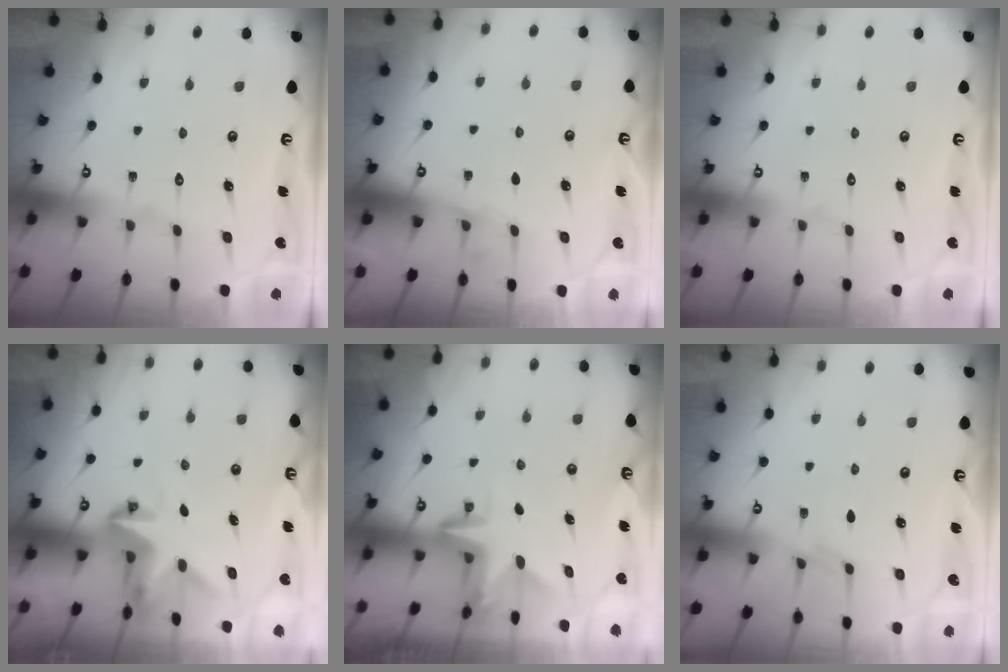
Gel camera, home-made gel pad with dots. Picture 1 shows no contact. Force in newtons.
{"total": 2.6, "press": 2.5, "slide": 0.4}
{"total": 0.0}
{"total": 4.5, "press": 4.4, "slide": 0.3}
{"total": 3.0, "press": 3.0, "slide": 0.2}
{"total": 2.3, "press": 2.3, "slide": 0.4}